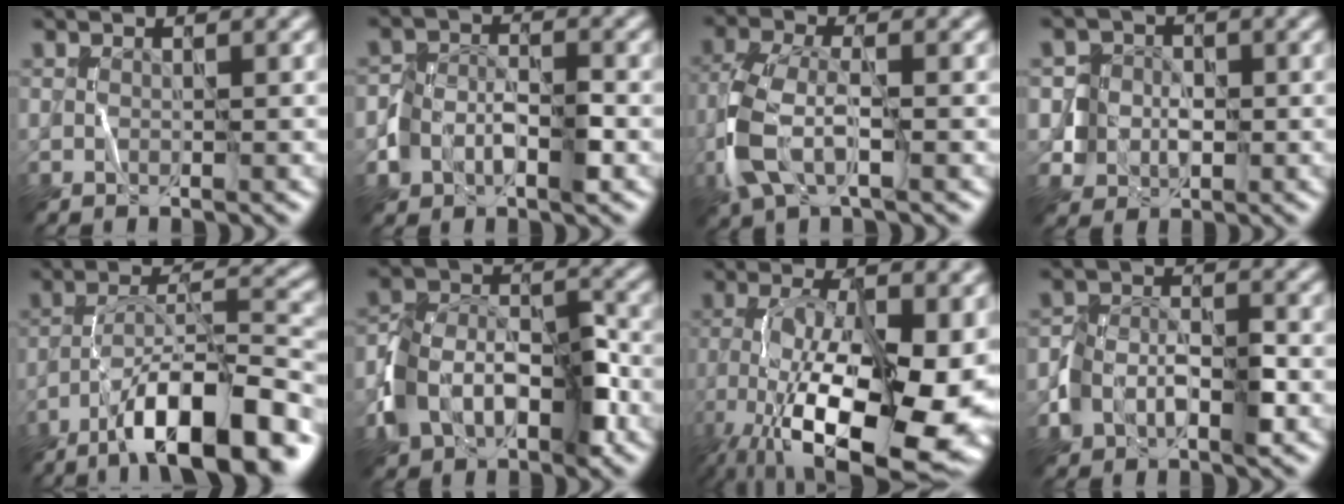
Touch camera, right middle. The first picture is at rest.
{"total": 3.3, "force": [-1.4, 2.3, 1.8], "torque": [-0.027, 0.006, -0.028]}
{"total": 5.4, "force": [-2.2, 2.6, 4.2], "torque": [-0.107, -0.001, -0.049]}
{"total": 3.4, "force": [-0.4, 3.3, 0.4], "torque": [0.010, 0.008, -0.021]}
{"total": 10.5, "force": [-7.0, 2.4, 7.5], "torque": [-0.115, 0.026, -0.117]}
{"total": 6.6, "force": [-2.8, 4.6, 3.9], "torque": [-0.066, 0.007, -0.056]}
{"total": 14.2, "force": [-4.7, 5.5, 12.2], "torque": [-0.192, -0.021, -0.075]}
{"total": 3.7, "force": [-1.5, 2.6, 2.1], "torque": [-0.034, 0.006, -0.029]}